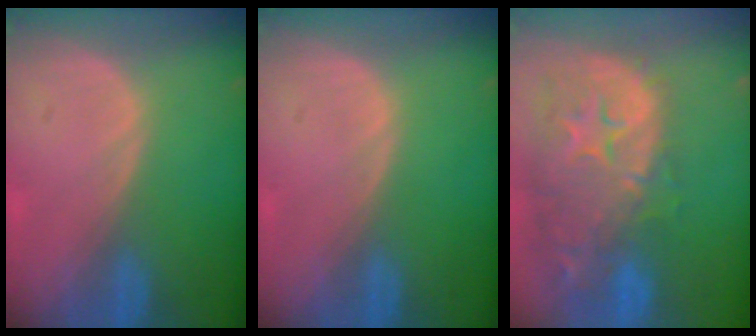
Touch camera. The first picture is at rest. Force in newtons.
{"total": 0.0}
{"total": 14.6, "press": 11.8, "slide": 8.6}